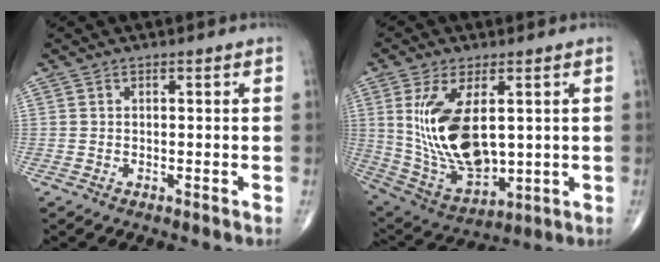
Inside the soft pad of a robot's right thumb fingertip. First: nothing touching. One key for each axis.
{"total": 17.3, "fx": 2.7, "fy": 8.8, "fz": 14.7, "tx": -0.272, "ty": -0.019, "tz": 0.074}